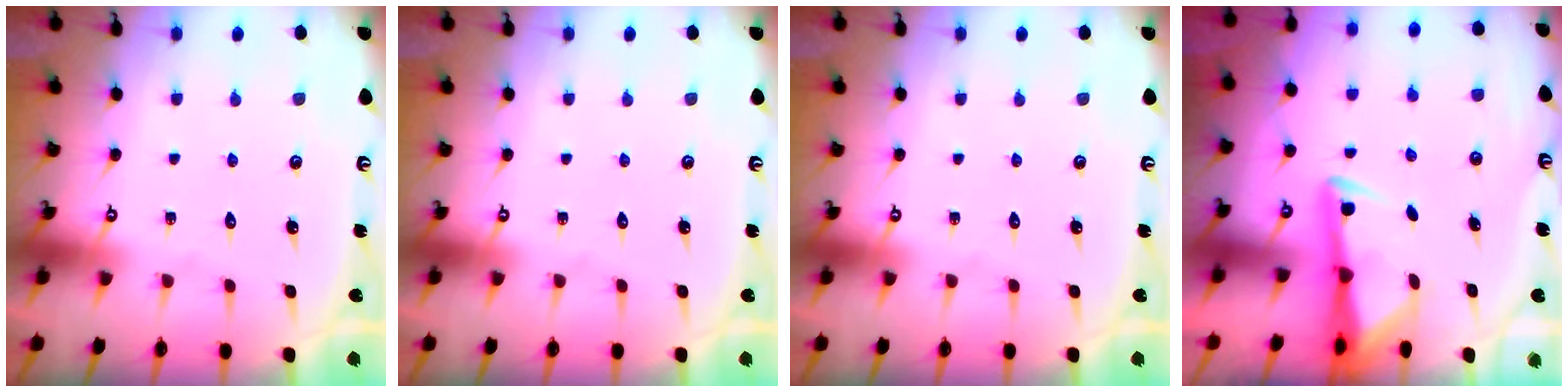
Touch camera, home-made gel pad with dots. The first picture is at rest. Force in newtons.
{"total": 0.0}
{"total": 0.0}
{"total": 2.9, "press": 2.9, "slide": 0.5}